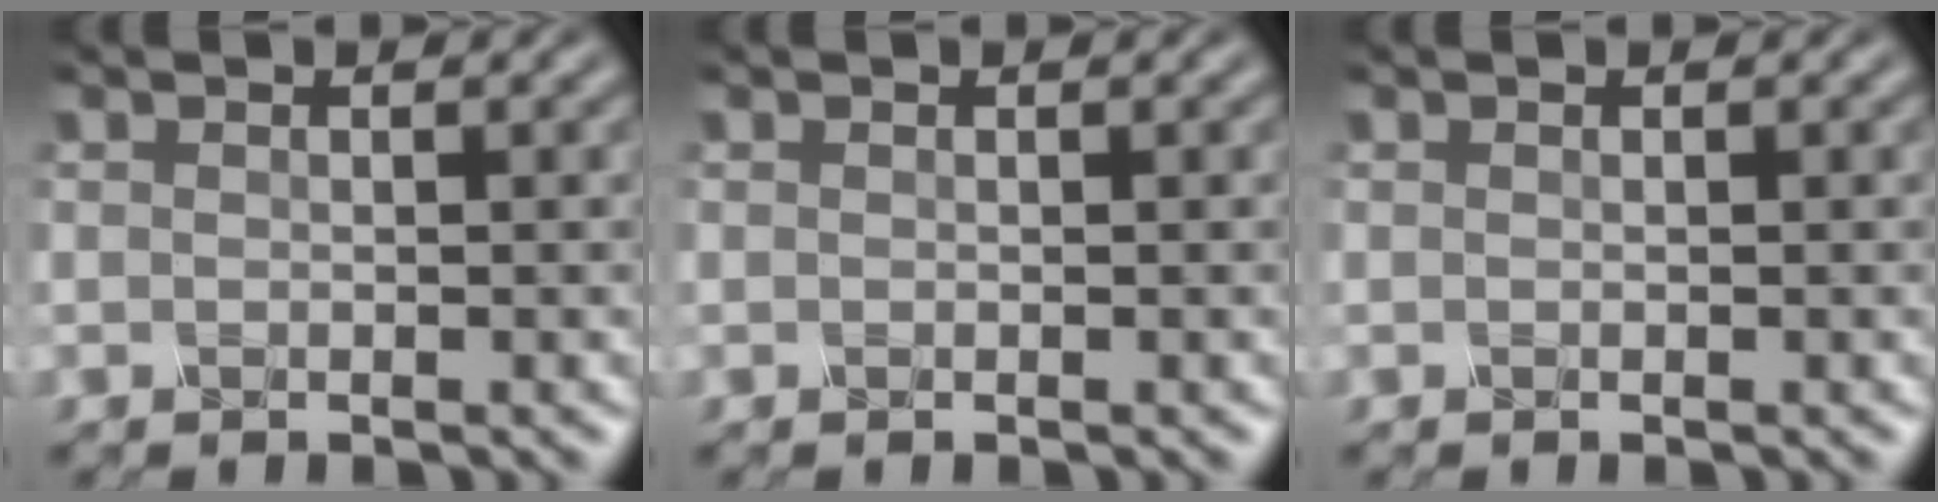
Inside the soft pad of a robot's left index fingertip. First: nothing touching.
{"total": 0.0}
{"total": 0.0}